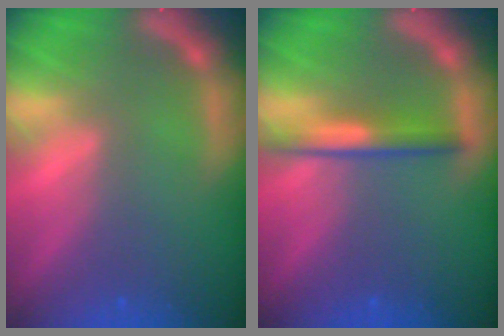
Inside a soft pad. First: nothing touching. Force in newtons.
{"total": 3.0}